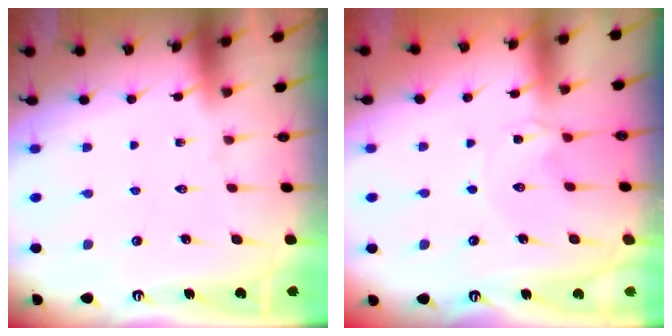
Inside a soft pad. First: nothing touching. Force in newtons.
{"total": 0.7, "press": 0.6, "slide": 0.3}